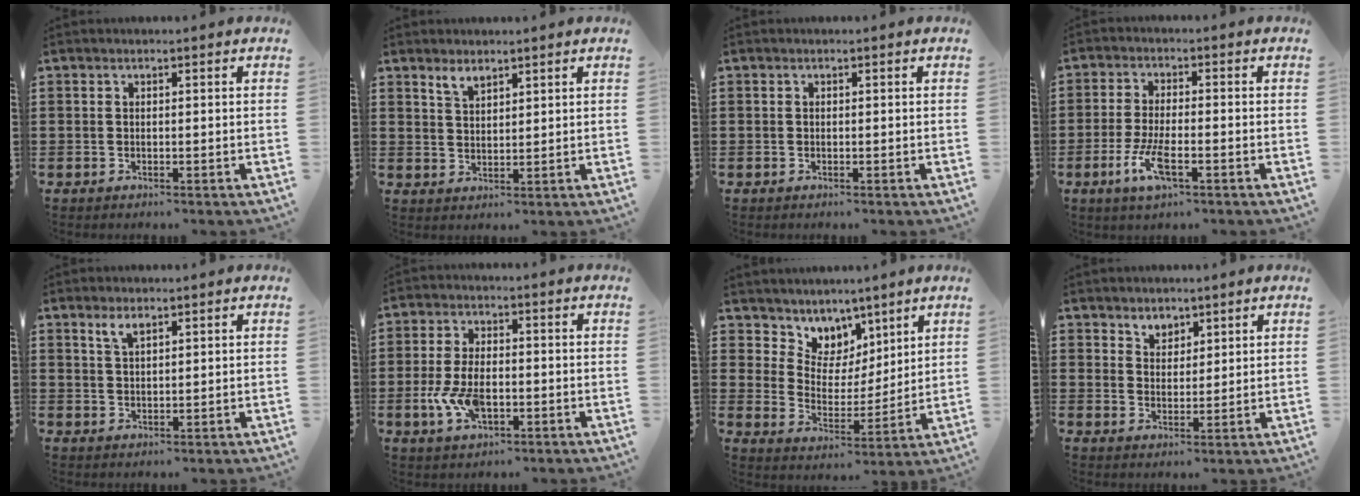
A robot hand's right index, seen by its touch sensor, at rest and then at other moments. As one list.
[{"total": 2.5, "force": [2.1, 1.0, 1.0], "torque": [-0.025, 0.002, 0.040]}, {"total": 0.0}, {"total": 6.0, "force": [-2.7, 1.5, 5.2], "torque": [-0.117, -0.015, -0.051]}, {"total": 2.4, "force": [1.6, 0.9, 1.5], "torque": [-0.034, 0.003, 0.029]}, {"total": 6.7, "force": [-1.8, 3.3, 5.5], "torque": [-0.128, -0.003, -0.036]}, {"total": 6.1, "force": [4.6, 3.9, -0.9], "torque": [-0.027, -0.042, 0.085]}, {"total": 3.2, "force": [2.6, 2.0, 0.0], "torque": [-0.013, 0.006, 0.050]}]